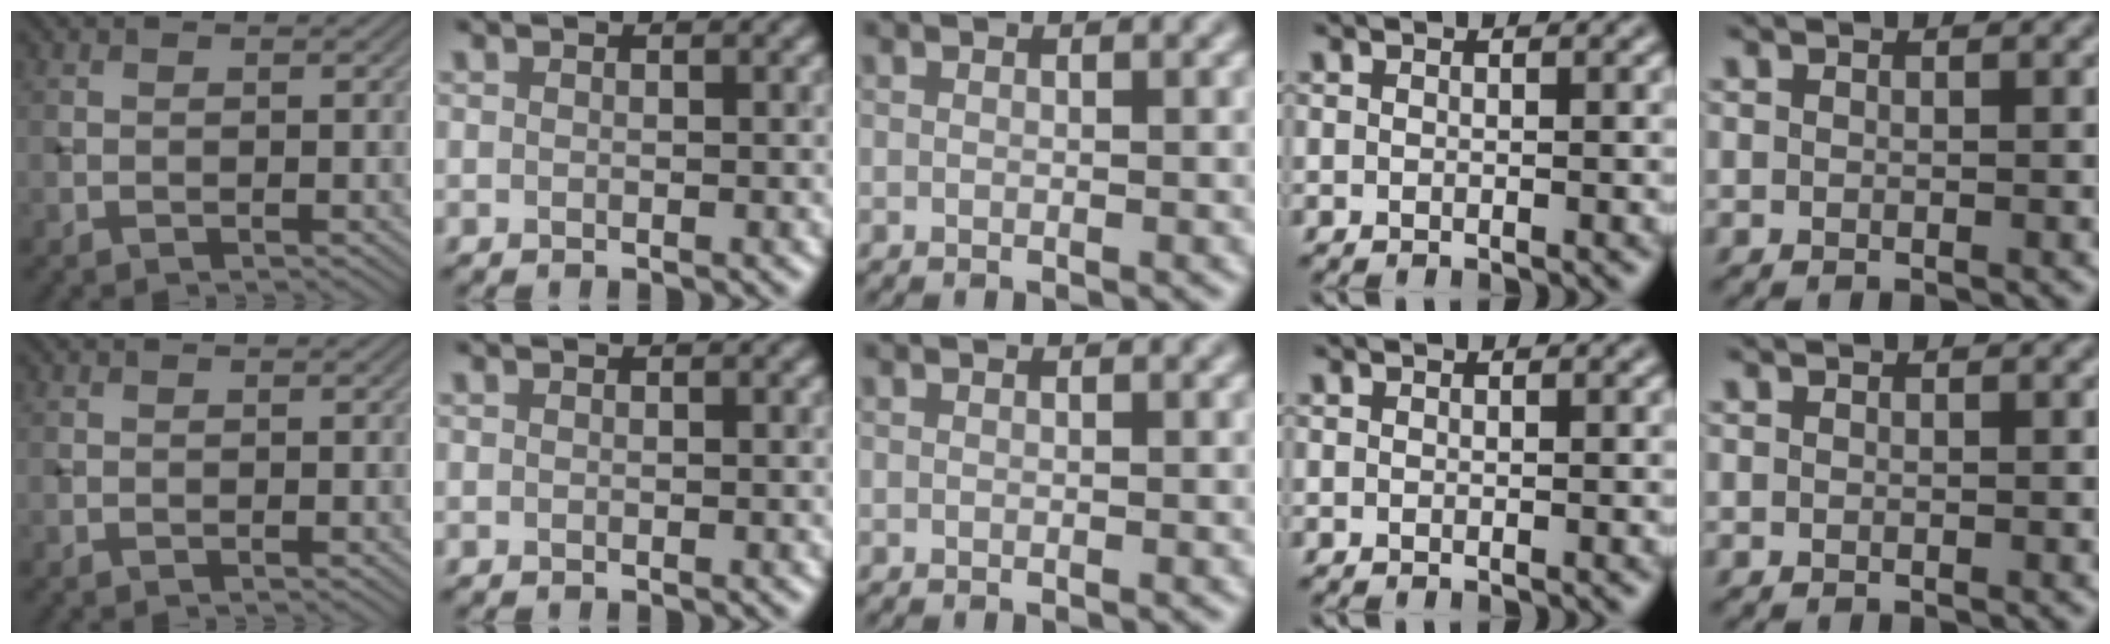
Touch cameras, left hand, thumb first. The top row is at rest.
{}